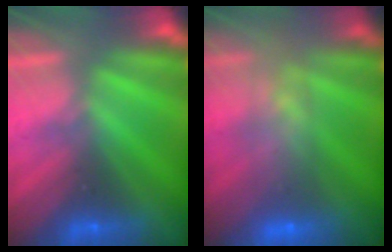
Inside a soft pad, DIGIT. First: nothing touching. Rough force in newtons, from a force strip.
{"total": 7.8}